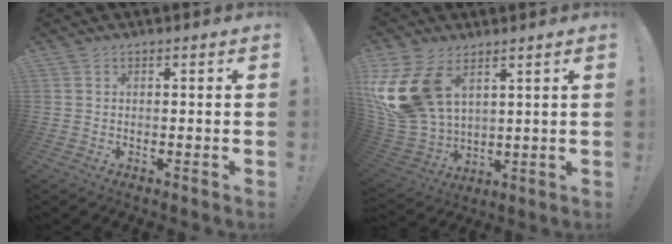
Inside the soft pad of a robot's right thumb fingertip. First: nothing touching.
{"total": 19.3, "force": [6.9, 12.3, 13.1], "torque": [-0.263, -0.038, 0.134]}